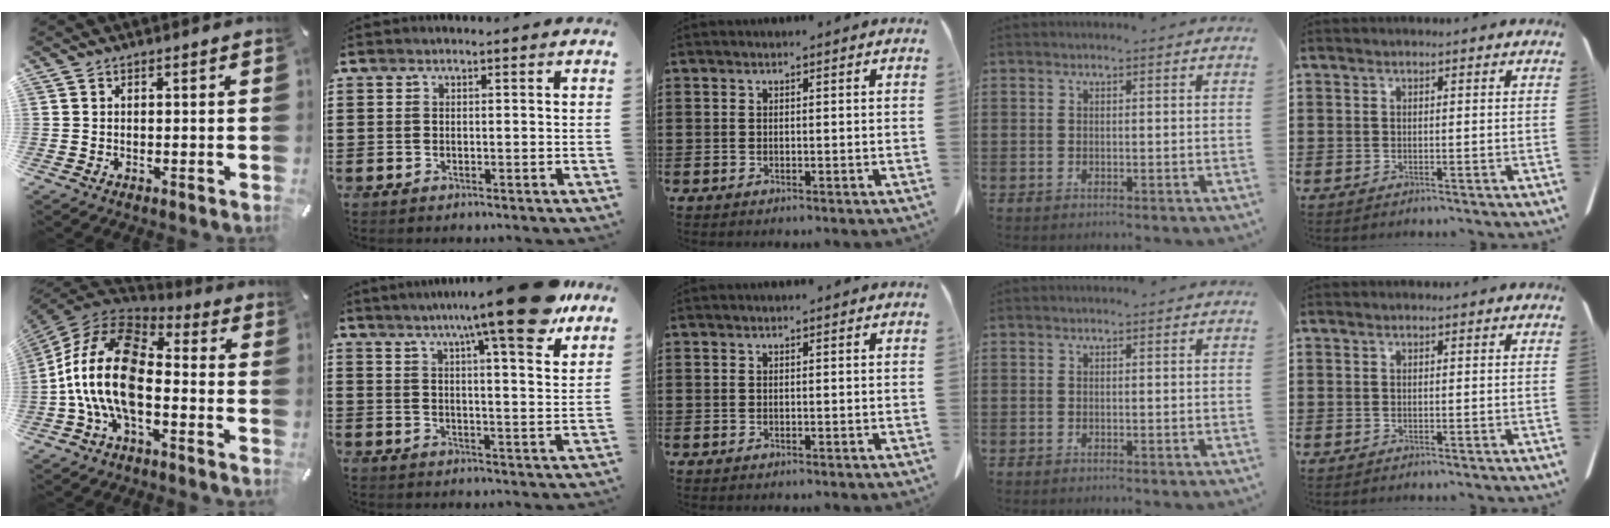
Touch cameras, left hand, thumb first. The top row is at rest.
{"thumb": {"total": 19.4, "force": [-4.5, 10.5, 15.6], "torque": [-0.328, 0.025, -0.081]}, "index": {"total": 13.6, "force": [9.9, 0.6, 9.3], "torque": [-0.158, -0.038, 0.155]}}